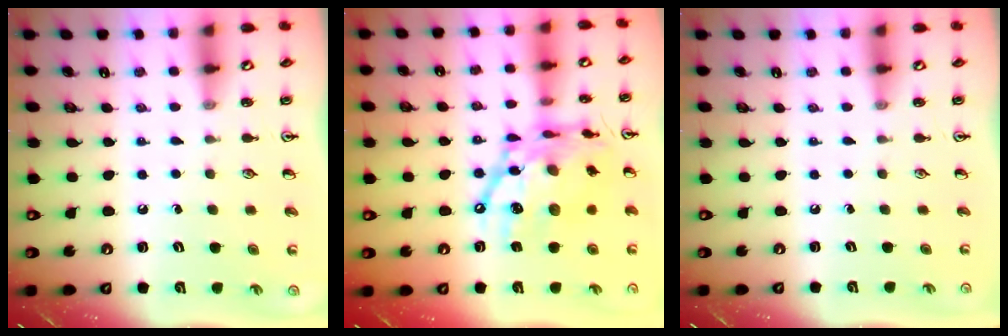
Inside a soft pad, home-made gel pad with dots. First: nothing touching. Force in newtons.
{"total": 20.1, "press": 20.1, "slide": 1.7}
{"total": 0.0}